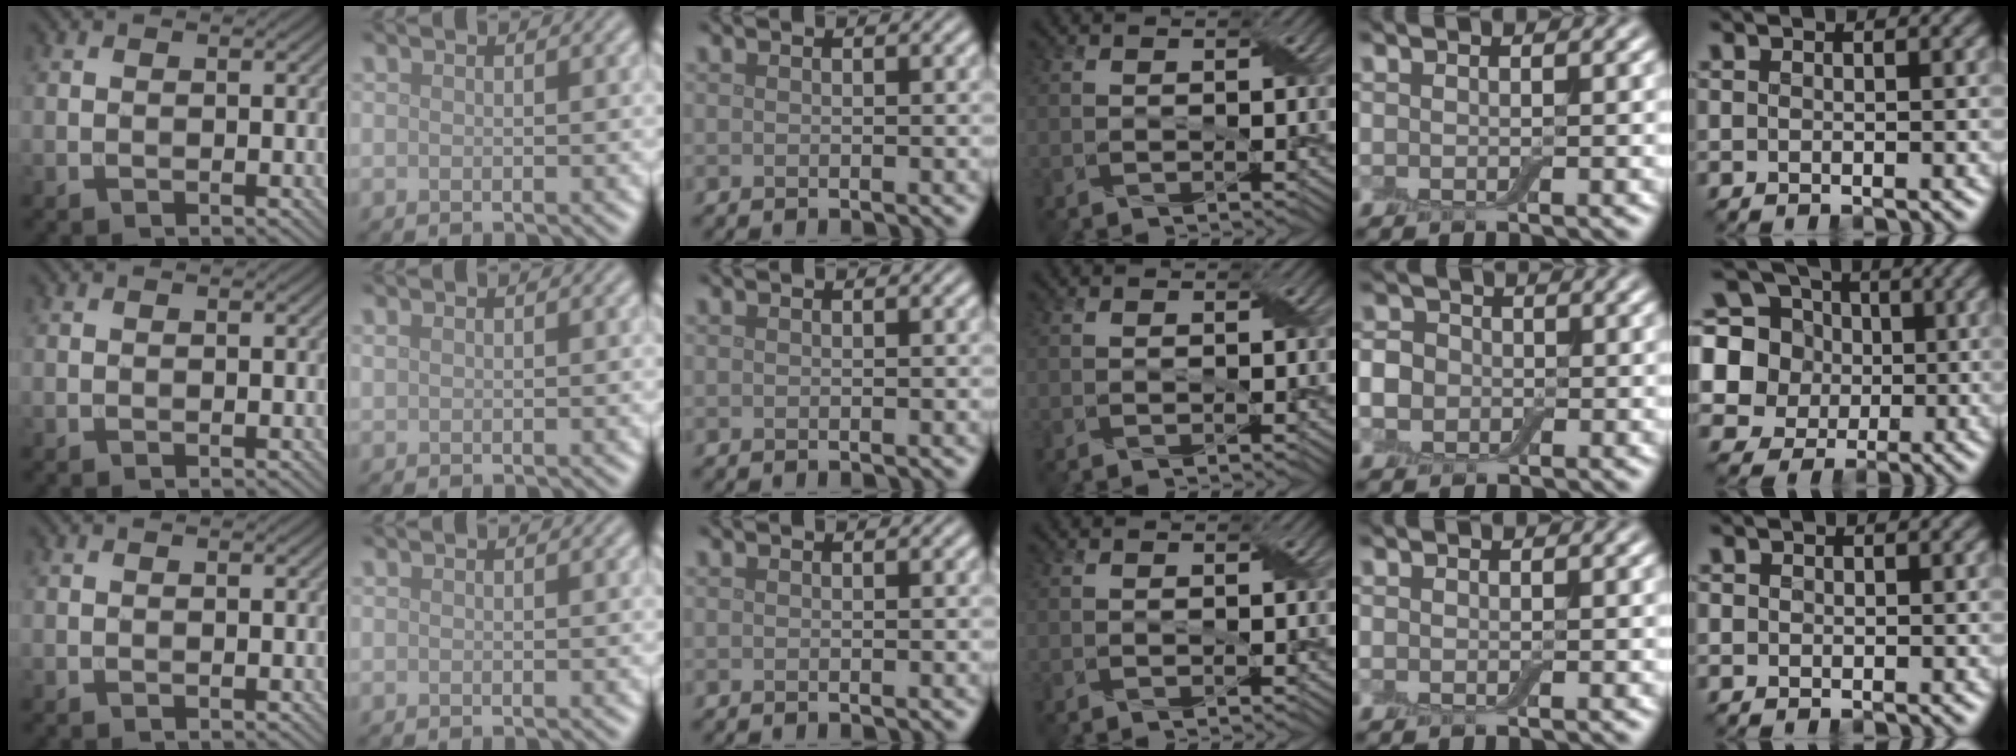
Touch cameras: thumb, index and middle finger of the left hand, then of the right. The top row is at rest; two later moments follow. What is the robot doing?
{"motion": "fold", "object": "aluminum foil"}